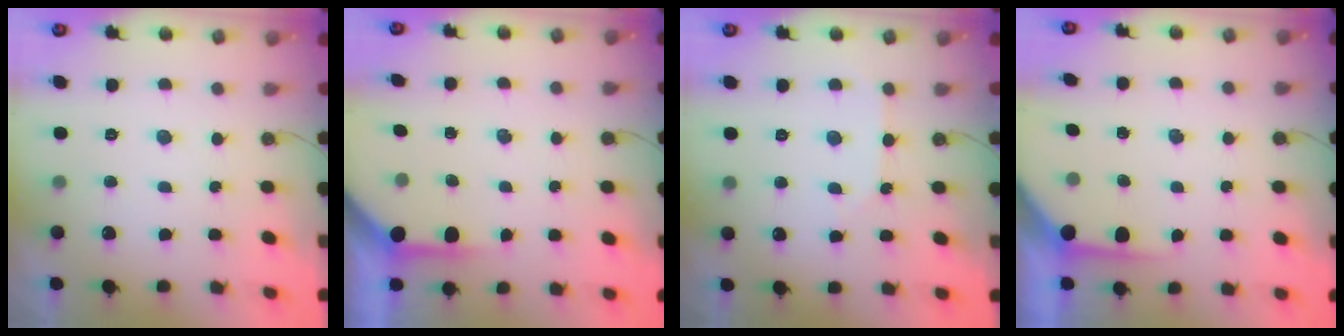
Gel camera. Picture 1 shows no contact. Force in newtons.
{"total": 3.8, "press": 3.8, "slide": 0.3}
{"total": 3.4, "press": 3.4, "slide": 0.4}
{"total": 6.7, "press": 6.7, "slide": 0.3}